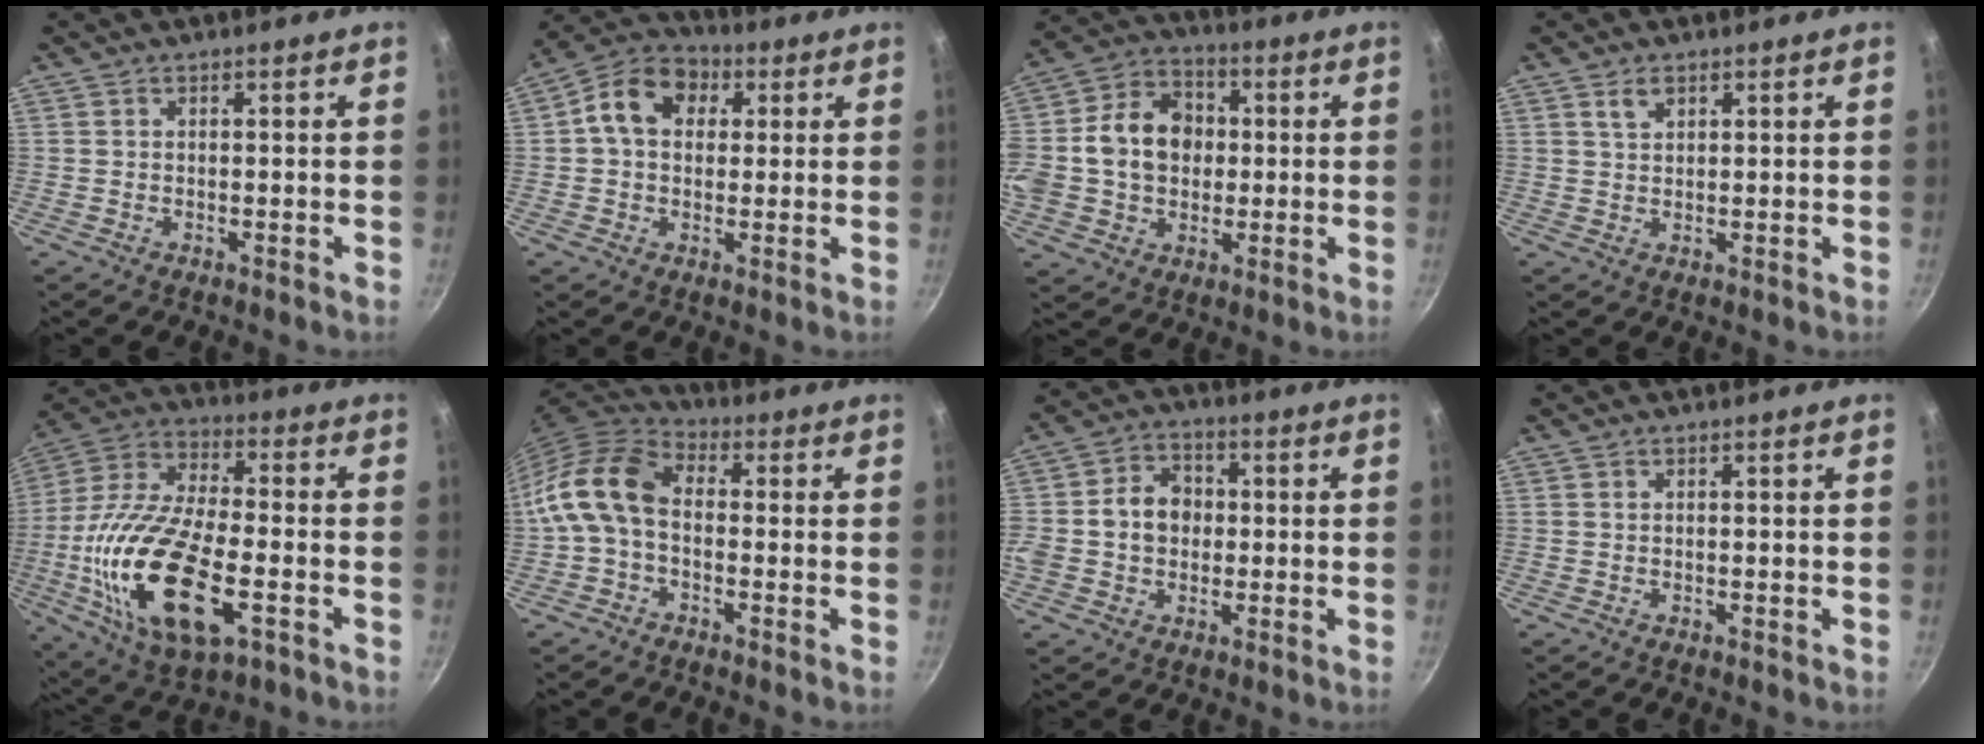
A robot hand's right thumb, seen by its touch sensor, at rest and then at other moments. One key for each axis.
{"total": 10.5, "fx": 2.4, "fy": 8.1, "fz": 6.2, "tx": -0.078, "ty": 0.018, "tz": 0.019}
{"total": 16.8, "fx": 0.6, "fy": 13.2, "fz": 10.4, "tx": -0.167, "ty": 0.029, "tz": -0.002}
{"total": 2.6, "fx": 1.4, "fy": 1.6, "fz": 1.5, "tx": -0.019, "ty": -0.001, "tz": 0.028}
{"total": 24.5, "fx": -6.1, "fy": 11.0, "fz": 21.0, "tx": -0.415, "ty": 0.011, "tz": -0.113}
{"total": 11.5, "fx": -1.0, "fy": 7.7, "fz": 8.5, "tx": -0.156, "ty": 0.038, "tz": -0.041}
{"total": 9.3, "fx": 0.1, "fy": 7.7, "fz": 5.2, "tx": -0.062, "ty": 0.016, "tz": -0.014}
{"total": 0.0}